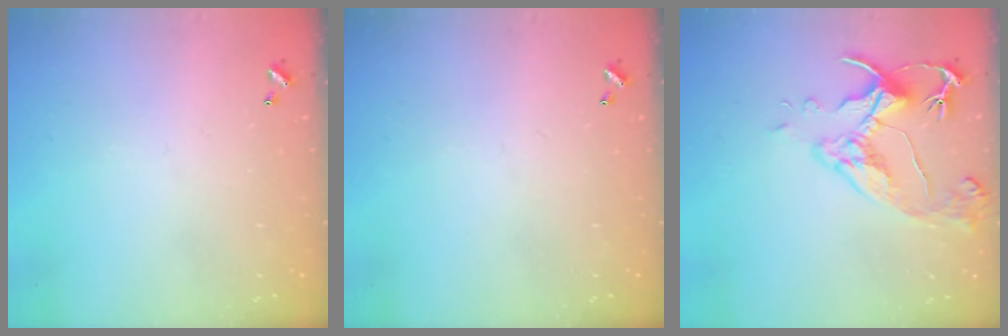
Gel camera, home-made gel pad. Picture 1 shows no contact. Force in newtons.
{"total": 0.0}
{"total": 6.6, "press": 6.5, "slide": 1.2}